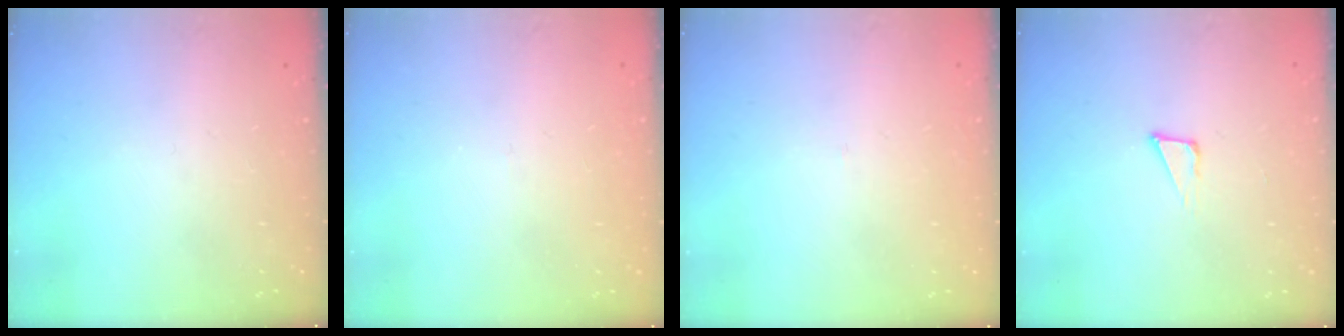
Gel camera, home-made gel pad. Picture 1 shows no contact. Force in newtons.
{"total": 2.7, "press": 2.7, "slide": 0.3}
{"total": 1.5, "press": 1.5, "slide": 0.1}
{"total": 3.3, "press": 3.2, "slide": 0.8}